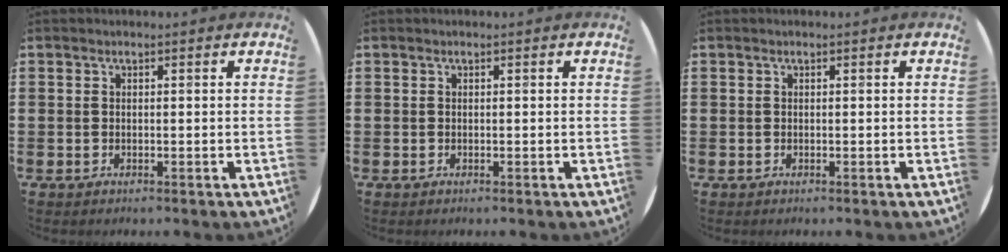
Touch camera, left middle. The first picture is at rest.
{"total": 0.0}
{"total": 0.0}